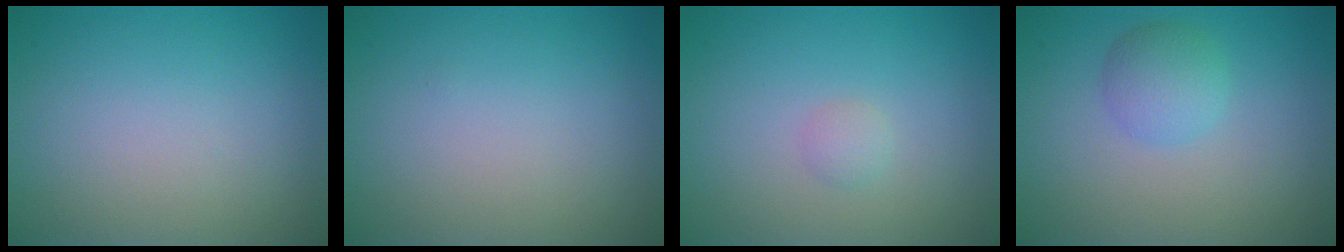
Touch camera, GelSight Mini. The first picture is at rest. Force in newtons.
{"total": 0.0}
{"total": 0.9, "press": 0.8, "slide": 0.1}
{"total": 2.6, "press": 2.6, "slide": 0.1}